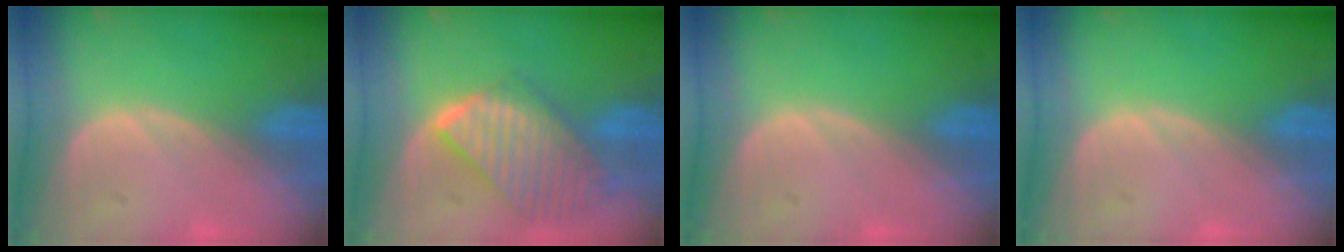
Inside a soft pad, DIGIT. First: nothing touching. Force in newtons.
{"total": 9.7, "press": 8.5, "slide": 4.8}
{"total": 0.0}
{"total": 0.0}